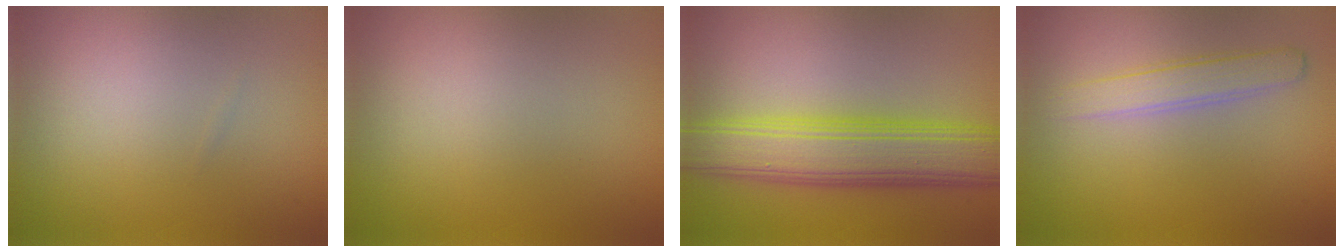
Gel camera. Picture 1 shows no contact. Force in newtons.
{"total": 0.0}
{"total": 7.7, "press": 7.7, "slide": 0.1}
{"total": 2.2, "press": 2.2, "slide": 0.1}